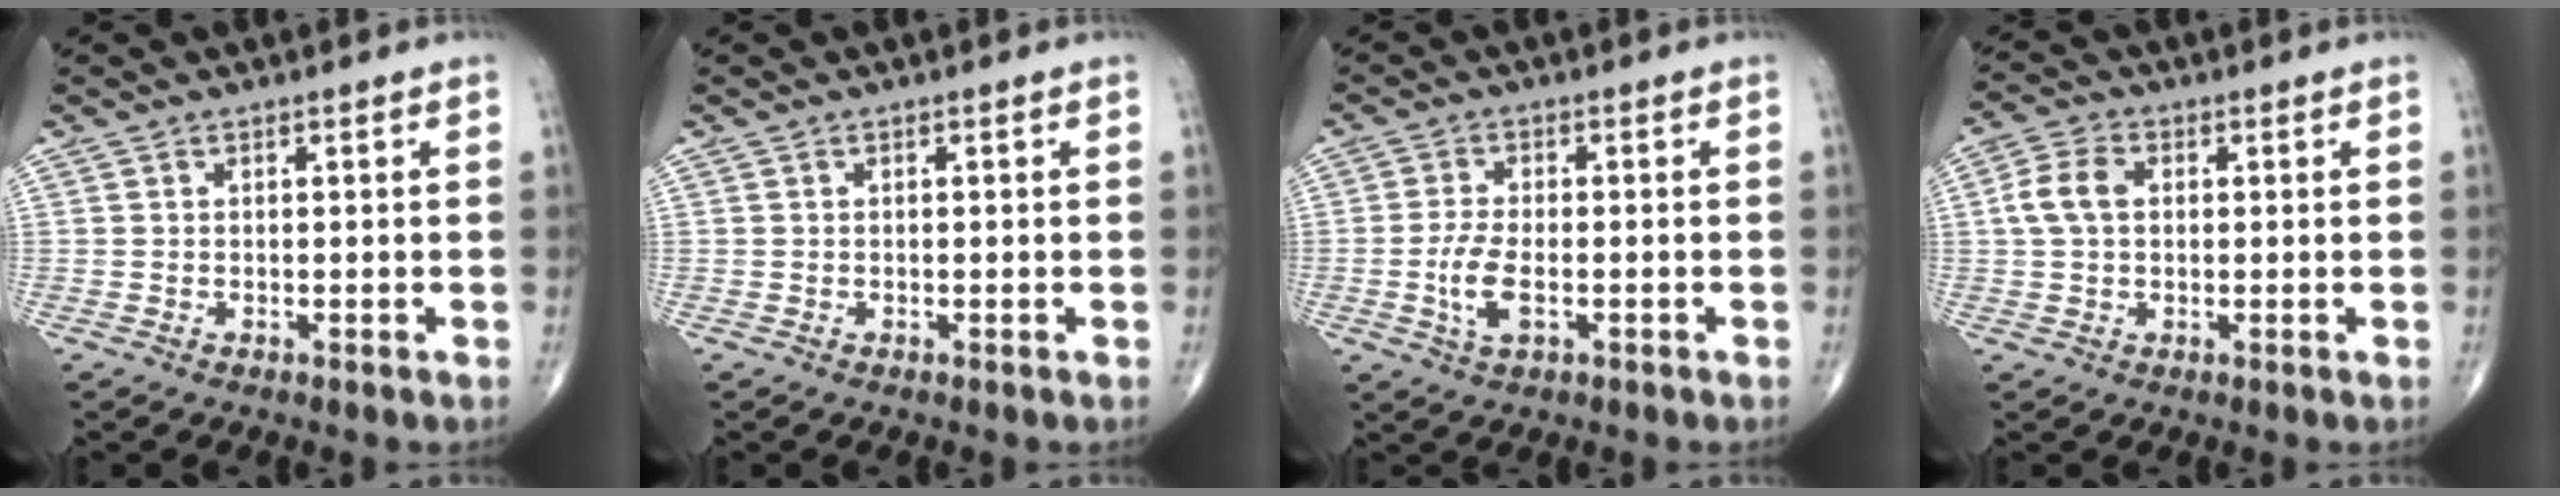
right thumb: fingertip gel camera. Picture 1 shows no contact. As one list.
[{"total": 0.0}, {"total": 5.9, "force": [-1.5, 2.8, 5.0], "torque": [-0.107, 0.002, -0.027]}, {"total": 6.1, "force": [0.8, 4.2, 4.3], "torque": [-0.089, 0.015, 0.011]}]